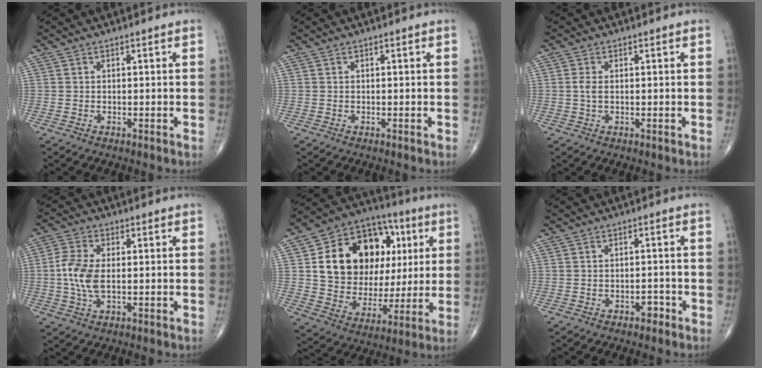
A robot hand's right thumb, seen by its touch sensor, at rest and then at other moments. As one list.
[{"total": 0.0}, {"total": 1.7, "force": [0.1, 0.9, 1.5], "torque": [-0.036, -0.002, 0.001]}, {"total": 7.3, "force": [0.0, 3.7, 6.3], "torque": [-0.146, 0.003, -0.004]}, {"total": 23.7, "force": [5.5, 16.7, 15.9], "torque": [-0.215, 0.012, 0.097]}, {"total": 1.8, "force": [-1.1, 1.1, 0.9], "torque": [-0.007, 0.007, -0.018]}]